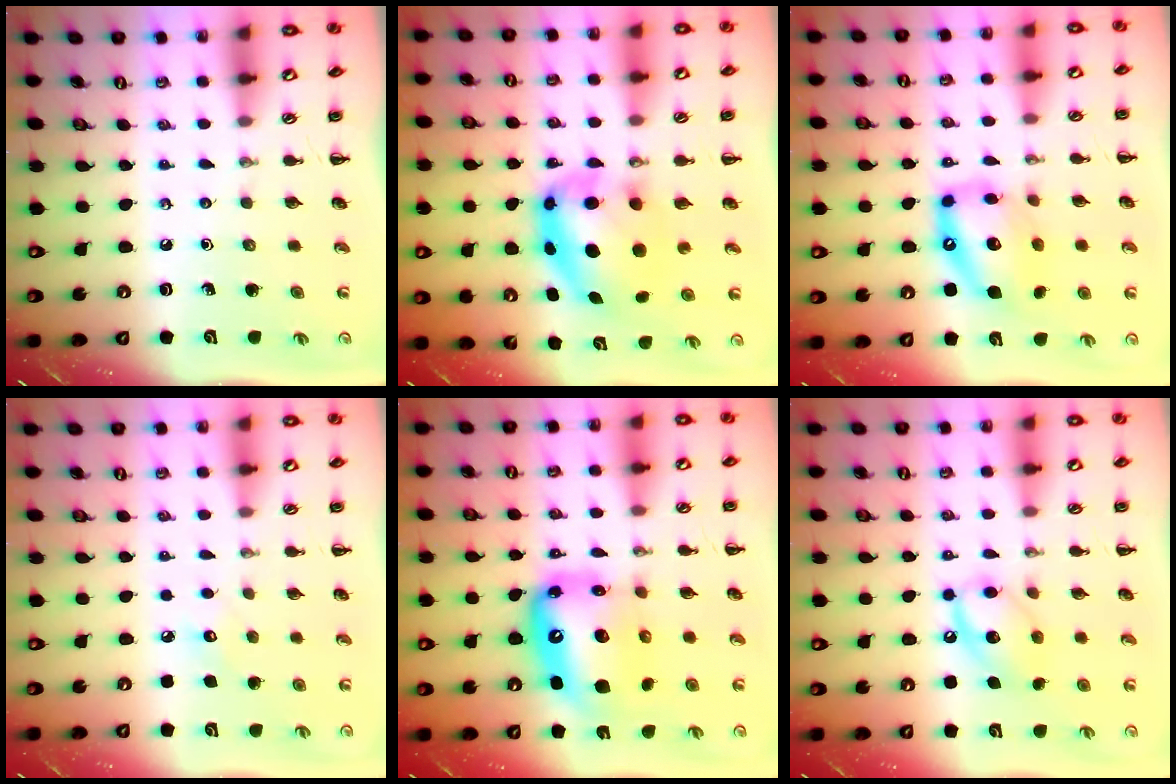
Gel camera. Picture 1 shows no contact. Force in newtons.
{"total": 7.9, "press": 7.7, "slide": 1.7}
{"total": 14.2, "press": 13.9, "slide": 3.2}
{"total": 5.5, "press": 5.3, "slide": 1.4}
{"total": 16.3, "press": 15.7, "slide": 4.4}
{"total": 12.6, "press": 12.5, "slide": 1.8}